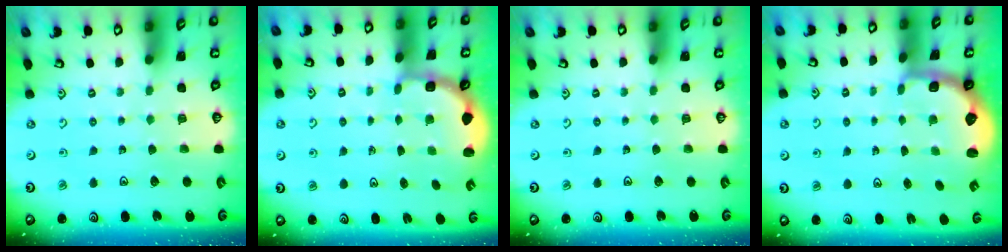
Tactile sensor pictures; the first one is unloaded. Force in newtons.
{"total": 2.7, "press": 2.3, "slide": 1.4}
{"total": 0.0}
{"total": 2.6, "press": 2.0, "slide": 1.7}